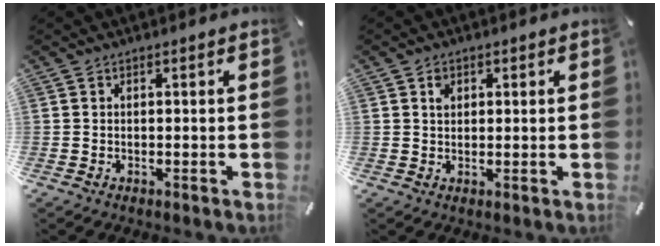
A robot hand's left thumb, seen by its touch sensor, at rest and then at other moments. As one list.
[{"total": 2.0, "force": [0.7, 1.7, 0.8], "torque": [-0.002, -0.002, 0.009]}]